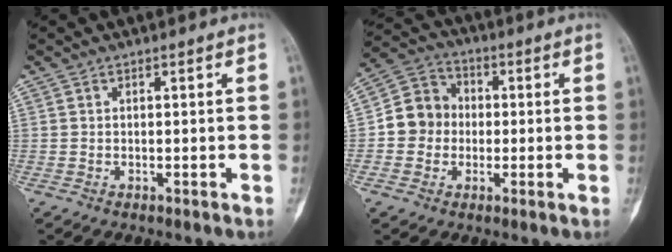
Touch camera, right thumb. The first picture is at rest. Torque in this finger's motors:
{"motor_torque": [0.18, 0.16, 0.41, -0.26, -0.01]}